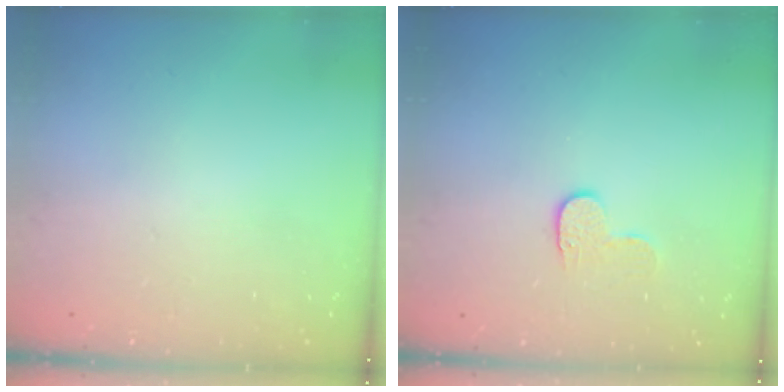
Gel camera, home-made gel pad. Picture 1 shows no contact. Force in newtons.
{"total": 5.8, "press": 5.8, "slide": 0.5}